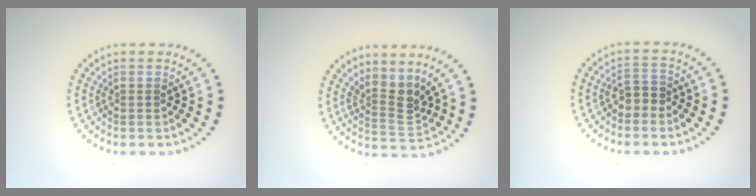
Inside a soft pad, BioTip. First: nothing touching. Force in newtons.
{"total": 3.1, "press": 2.2, "slide": 2.1}
{"total": 1.8, "press": 1.6, "slide": 0.8}